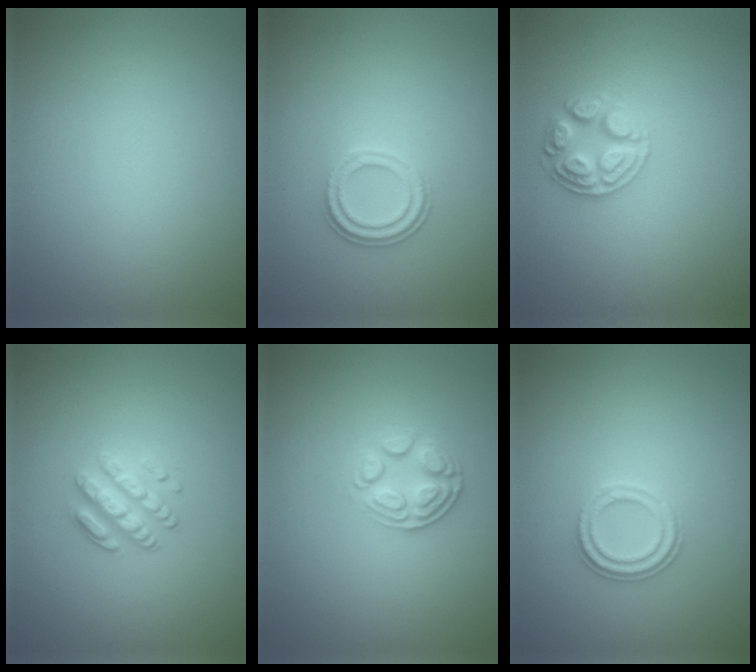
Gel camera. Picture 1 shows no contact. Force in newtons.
{"total": 2.3, "press": 2.1, "slide": 1.0}
{"total": 2.7, "press": 2.7, "slide": 0.5}
{"total": 3.1, "press": 2.6, "slide": 1.7}
{"total": 3.0, "press": 2.3, "slide": 1.9}
{"total": 2.3, "press": 2.2, "slide": 0.8}